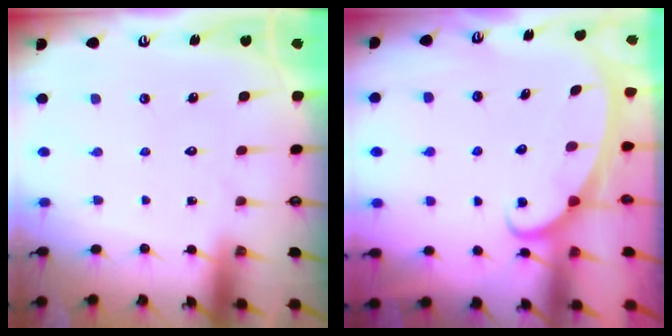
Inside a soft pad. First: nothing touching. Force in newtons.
{"total": 2.3, "press": 2.3, "slide": 0.3}